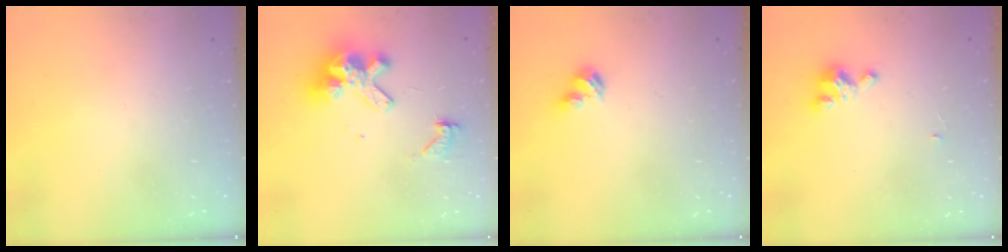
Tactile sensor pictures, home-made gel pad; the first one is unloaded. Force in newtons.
{"total": 11.4, "press": 11.4, "slide": 1.4}
{"total": 2.9, "press": 2.8, "slide": 0.5}
{"total": 3.2, "press": 3.2, "slide": 0.3}